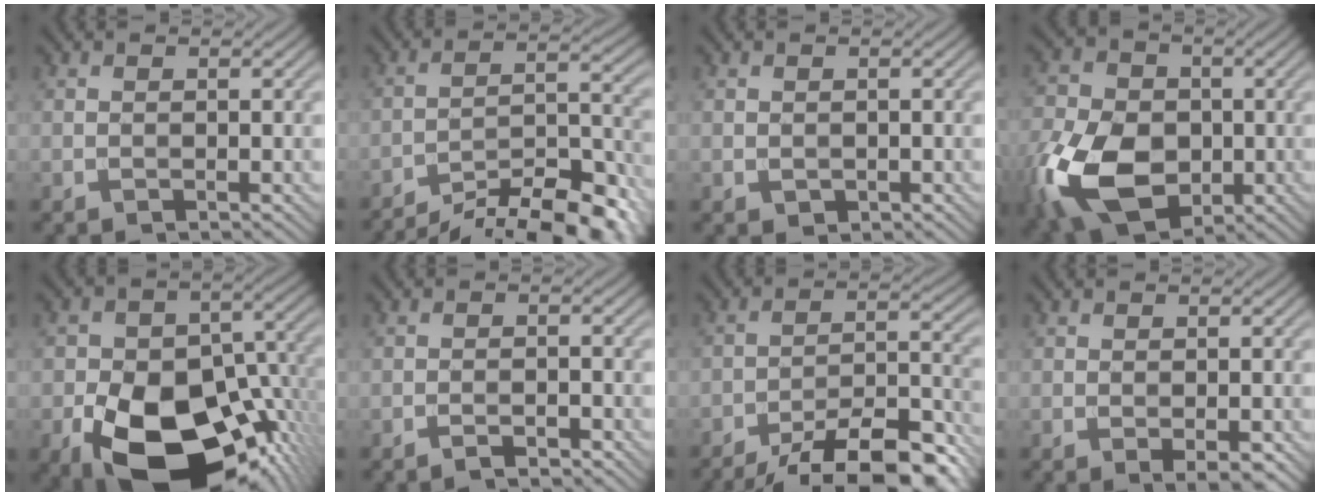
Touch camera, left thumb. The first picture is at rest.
{"total": 13.6, "force": [-11.4, 2.8, 6.9], "torque": [-0.114, 0.003, -0.173]}
{"total": 0.7, "force": [0.1, 0.6, 0.3], "torque": [-0.004, -0.006, 0.005]}
{"total": 15.8, "force": [-5.0, 10.7, 10.4], "torque": [-0.259, -0.038, -0.100]}
{"total": 18.7, "force": [-8.0, 11.5, 12.3], "torque": [-0.198, -0.039, -0.112]}
{"total": 1.5, "force": [-1.3, 0.2, 0.8], "torque": [-0.012, 0.003, -0.024]}
{"total": 14.0, "force": [-11.0, 4.0, 7.8], "torque": [-0.128, -0.008, -0.162]}
{"total": 1.7, "force": [-0.4, 0.5, 1.6], "torque": [-0.026, -0.003, -0.002]}